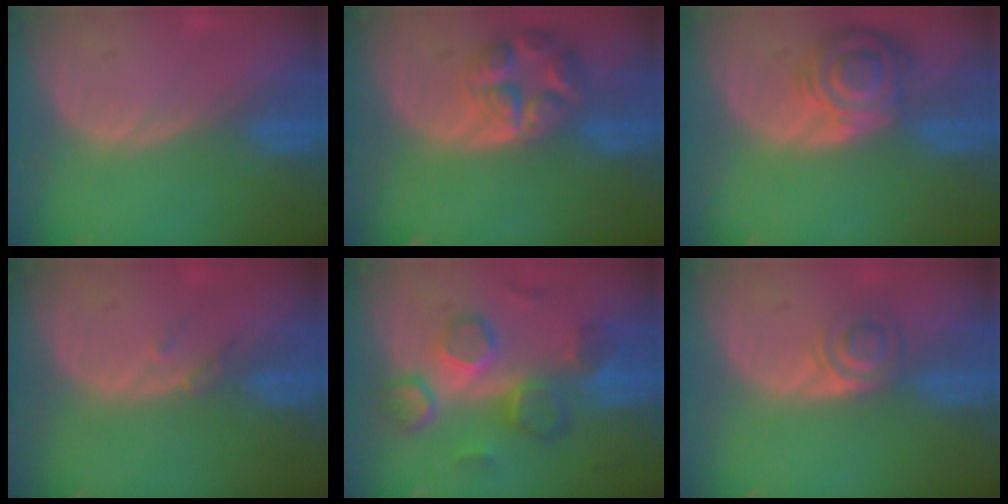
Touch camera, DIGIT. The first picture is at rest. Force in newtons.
{"total": 7.6, "press": 6.8, "slide": 3.4}
{"total": 8.4, "press": 7.4, "slide": 3.9}
{"total": 1.5, "press": 1.3, "slide": 0.7}
{"total": 9.3, "press": 8.7, "slide": 3.2}
{"total": 3.8, "press": 3.6, "slide": 0.9}